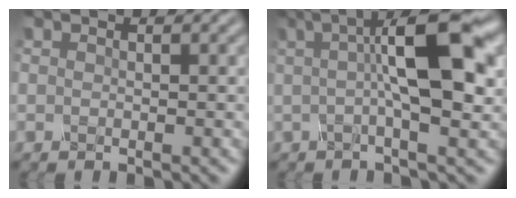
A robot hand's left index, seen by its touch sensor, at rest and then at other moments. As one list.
[{"total": 9.5, "force": [1.8, 2.2, 9.1], "torque": [-0.128, 0.017, 0.023]}]